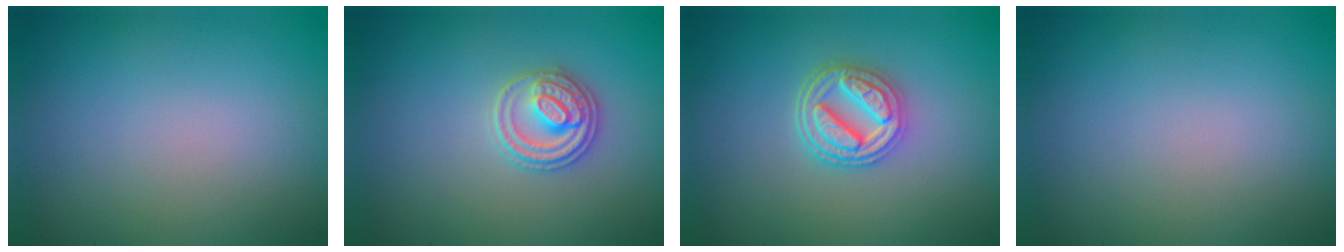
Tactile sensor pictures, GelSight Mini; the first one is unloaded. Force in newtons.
{"total": 2.9, "press": 2.9, "slide": 0.1}
{"total": 4.5, "press": 3.7, "slide": 2.6}
{"total": 0.0}